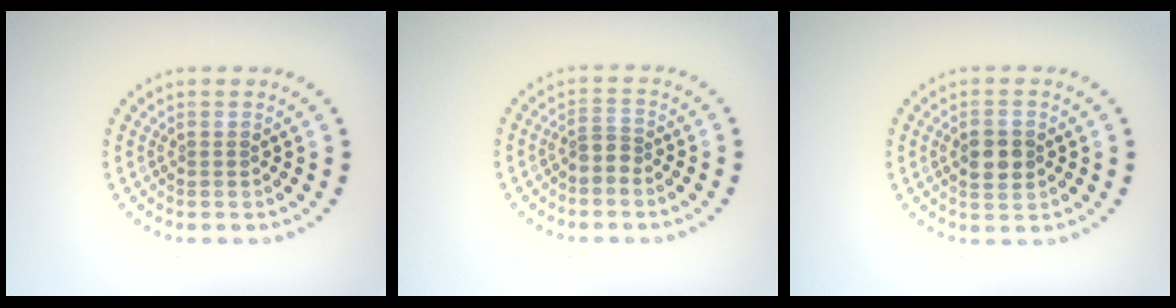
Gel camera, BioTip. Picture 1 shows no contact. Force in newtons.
{"total": 1.7, "press": 1.4, "slide": 1.1}
{"total": 2.9, "press": 2.9, "slide": 0.1}